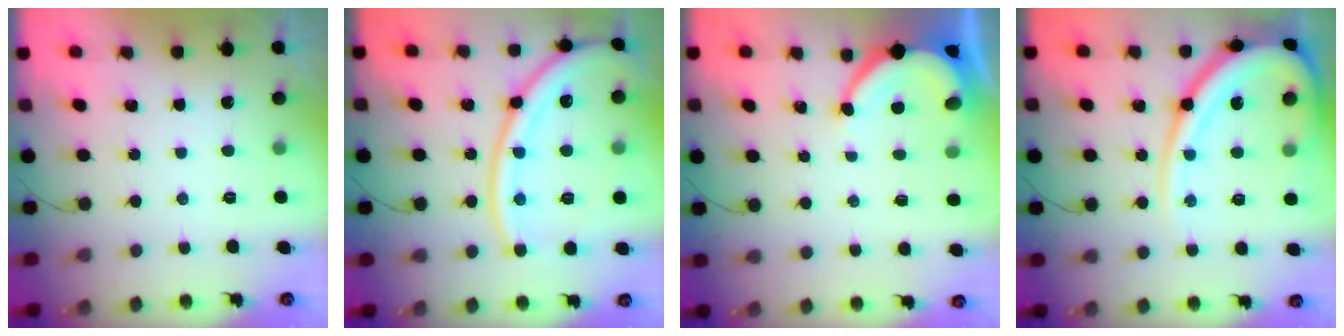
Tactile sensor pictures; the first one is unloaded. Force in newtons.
{"total": 18.7, "press": 18.6, "slide": 2.3}
{"total": 6.8, "press": 6.8, "slide": 0.9}
{"total": 19.7, "press": 19.6, "slide": 2.0}